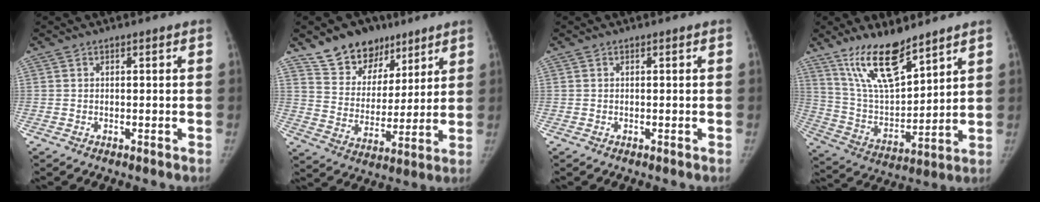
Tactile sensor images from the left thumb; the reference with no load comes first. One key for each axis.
{"total": 13.9, "fx": 9.8, "fy": 9.0, "fz": 4.0, "tx": -0.019, "ty": -0.055, "tz": 0.176}
{"total": 0.0}
{"total": 15.8, "fx": 11.4, "fy": 5.2, "fz": 9.8, "tx": -0.149, "ty": -0.068, "tz": 0.226}